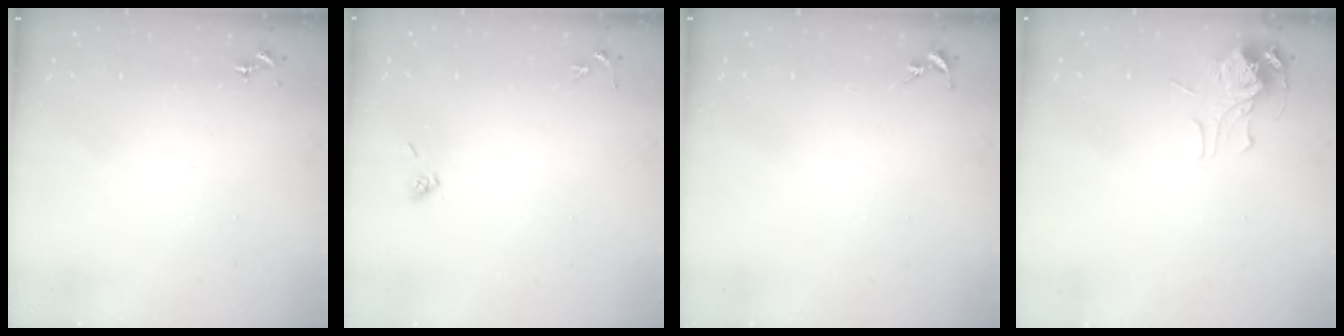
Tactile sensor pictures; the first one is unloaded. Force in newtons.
{"total": 3.9, "press": 3.5, "slide": 1.7}
{"total": 0.0}
{"total": 7.1, "press": 7.1, "slide": 0.2}